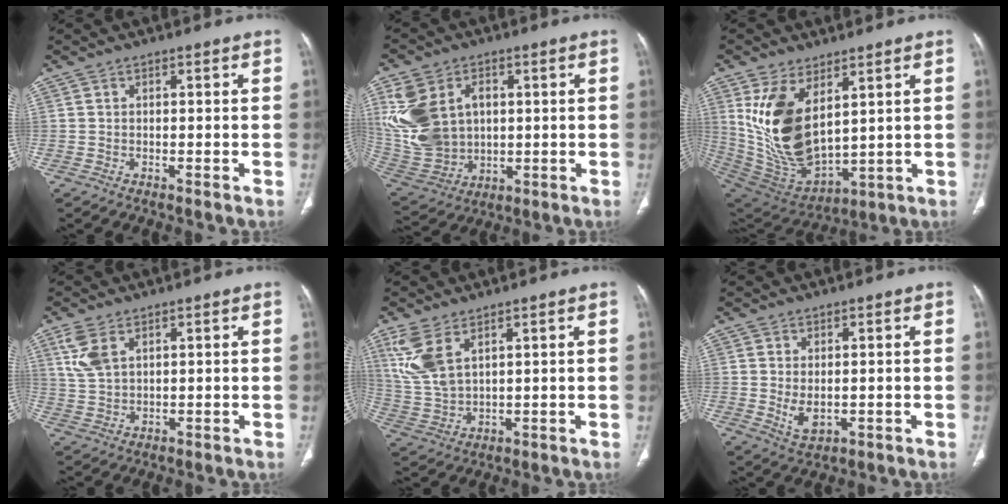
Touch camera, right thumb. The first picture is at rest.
{"total": 17.9, "force": [3.9, 13.1, 11.5], "torque": [-0.243, -0.006, 0.097]}
{"total": 17.7, "force": [5.6, 9.5, 13.9], "torque": [-0.250, -0.032, 0.136]}
{"total": 5.8, "force": [2.9, 3.0, 4.0], "torque": [-0.091, -0.002, 0.069]}
{"total": 9.1, "force": [4.7, 4.2, 6.5], "torque": [-0.150, -0.011, 0.110]}
{"total": 4.2, "force": [-0.3, 2.5, 3.4], "torque": [-0.058, -0.010, 0.007]}